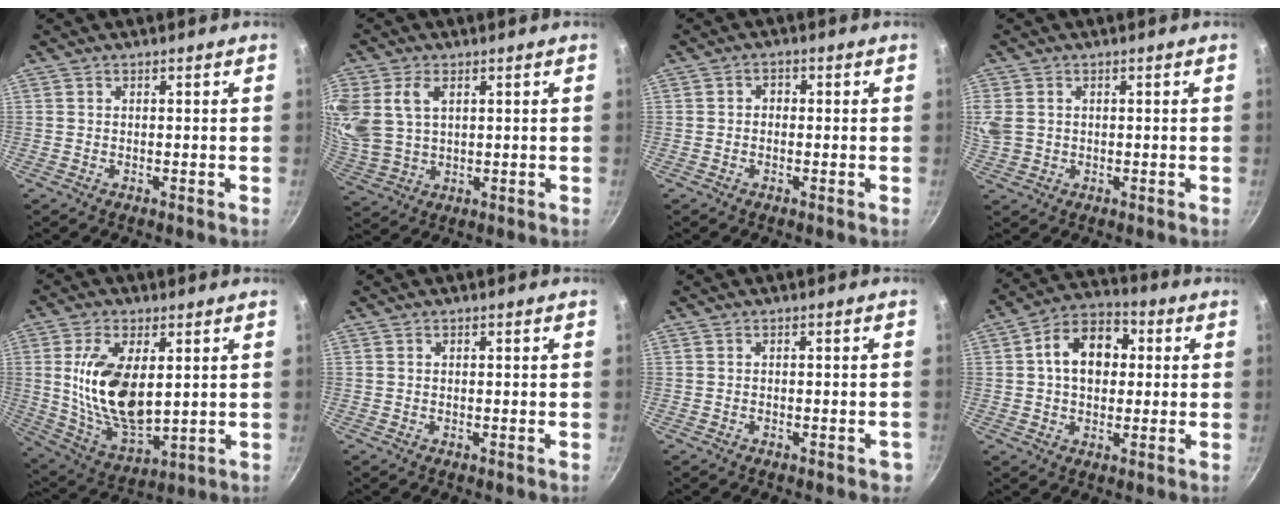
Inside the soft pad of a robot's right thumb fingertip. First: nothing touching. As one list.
[{"total": 11.4, "force": [3.8, 7.6, 7.6], "torque": [-0.165, -0.002, 0.083]}, {"total": 1.7, "force": [-0.2, 1.4, 1.0], "torque": [-0.013, 0.008, -0.007]}, {"total": 5.8, "force": [0.9, 4.7, 3.3], "torque": [-0.069, 0.002, 0.021]}, {"total": 16.1, "force": [2.7, 8.3, 13.5], "torque": [-0.245, -0.022, 0.063]}, {"total": 0.0}, {"total": 1.1, "force": [-1.0, 0.0, 0.4], "torque": [0.004, 0.011, -0.003]}, {"total": 12.0, "force": [1.7, 8.5, 8.3], "torque": [-0.091, 0.024, 0.009]}]